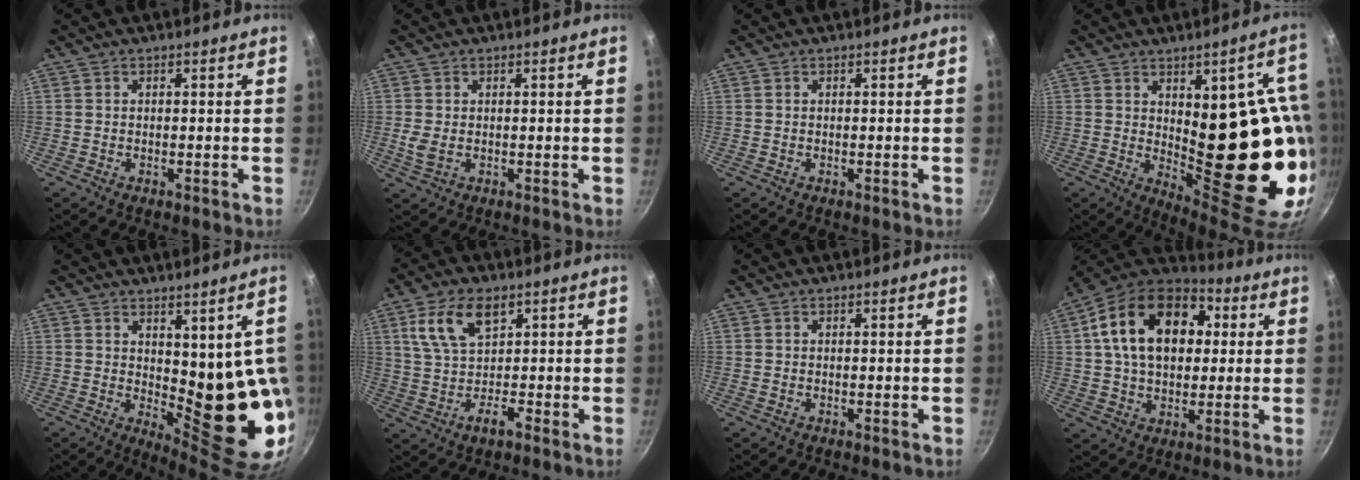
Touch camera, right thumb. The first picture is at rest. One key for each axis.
{"total": 2.6, "fx": 0.1, "fy": 1.6, "fz": 2.0, "tx": -0.034, "ty": -0.003, "tz": 0.006}
{"total": 0.0}
{"total": 22.6, "fx": -0.5, "fy": 9.0, "fz": 20.7, "tx": -0.218, "ty": -0.031, "tz": 0.020}
{"total": 14.6, "fx": 1.2, "fy": 6.1, "fz": 13.2, "tx": -0.136, "ty": -0.037, "tz": 0.036}
{"total": 9.6, "fx": 2.6, "fy": 6.1, "fz": 7.0, "tx": -0.113, "ty": 0.003, "tz": 0.040}
{"total": 0.0}
{"total": 21.3, "fx": 4.7, "fy": 14.3, "fz": 15.0, "tx": -0.230, "ty": 0.022, "tz": 0.063}